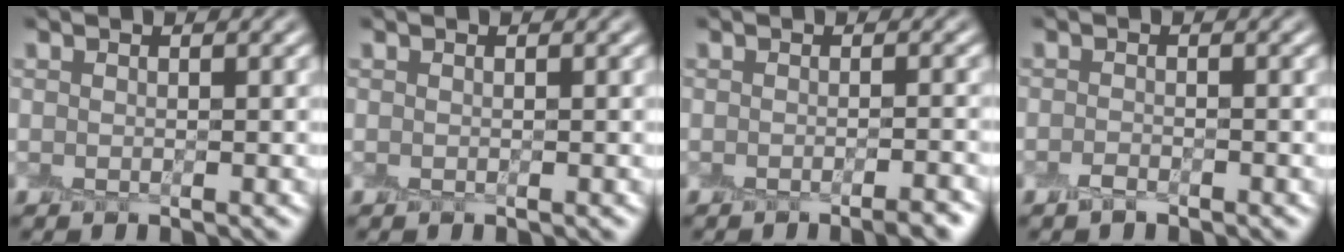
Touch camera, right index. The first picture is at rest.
{"total": 0.0}
{"total": 2.5, "force": [-1.5, 0.6, 1.9], "torque": [-0.015, 0.001, -0.025]}
{"total": 1.0, "force": [-0.7, 0.4, 0.5], "torque": [-0.012, 0.000, -0.014]}